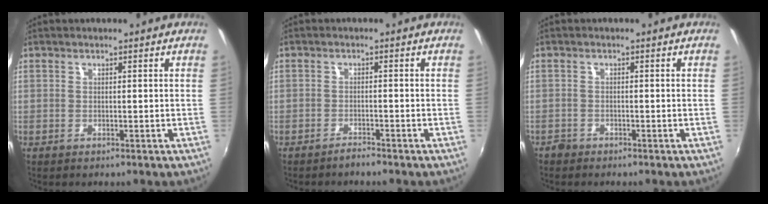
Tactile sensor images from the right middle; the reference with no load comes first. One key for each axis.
{"total": 1.8, "fx": -1.7, "fy": 0.1, "fz": 0.4, "tx": -0.016, "ty": -0.002, "tz": -0.031}
{"total": 1.5, "fx": -1.2, "fy": 0.8, "fz": 0.1, "tx": -0.005, "ty": -0.001, "tz": -0.026}